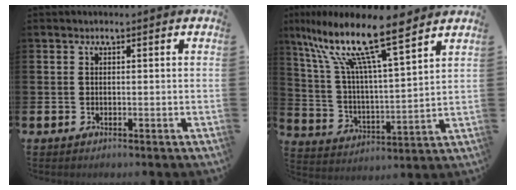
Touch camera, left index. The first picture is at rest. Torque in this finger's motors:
{"motor_torque": [1.33, -0.81, 1.05, 0.21]}